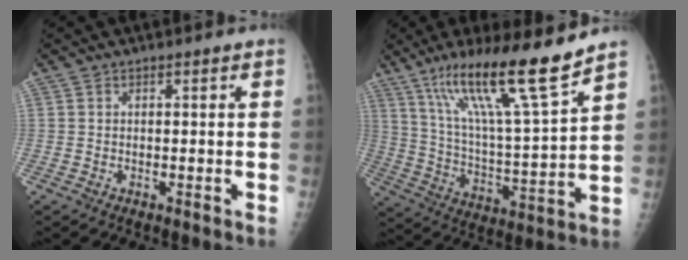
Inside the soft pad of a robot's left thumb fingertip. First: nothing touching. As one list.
[{"total": 19.4, "force": [13.4, 1.2, 14.0], "torque": [-0.224, -0.066, 0.235]}]